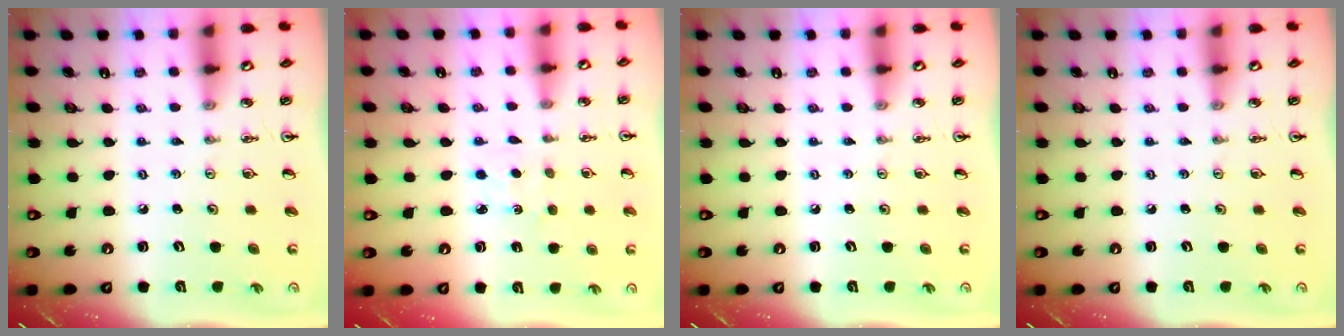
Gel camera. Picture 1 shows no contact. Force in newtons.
{"total": 1.6, "press": 1.6, "slide": 0.3}
{"total": 0.0}
{"total": 0.0}